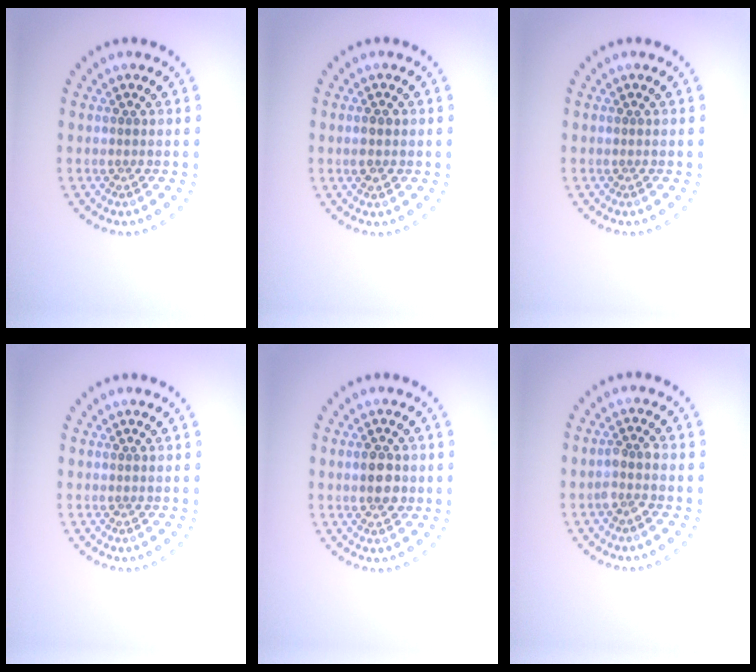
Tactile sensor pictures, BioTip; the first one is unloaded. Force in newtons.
{"total": 1.7, "press": 1.7, "slide": 0.1}
{"total": 0.0}
{"total": 0.0}
{"total": 2.9, "press": 2.9, "slide": 0.1}
{"total": 1.7, "press": 1.5, "slide": 0.7}